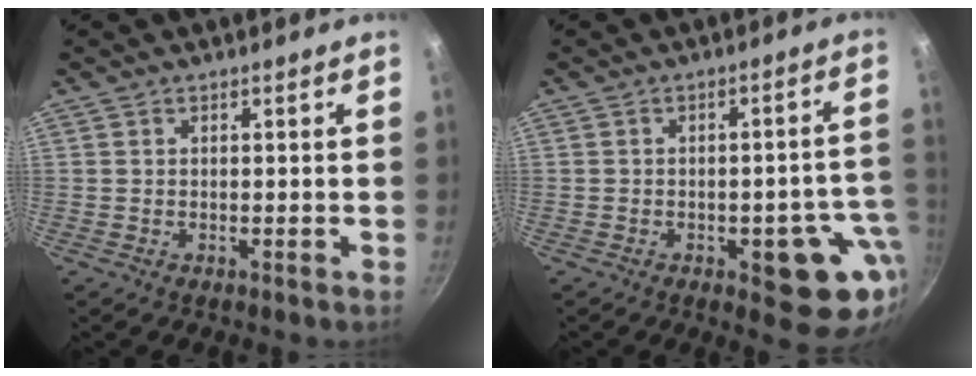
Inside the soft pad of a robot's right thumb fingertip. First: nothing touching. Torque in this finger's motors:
{"motor_torque": [1.82, 1.61, -0.07, -0.07, 0.20]}